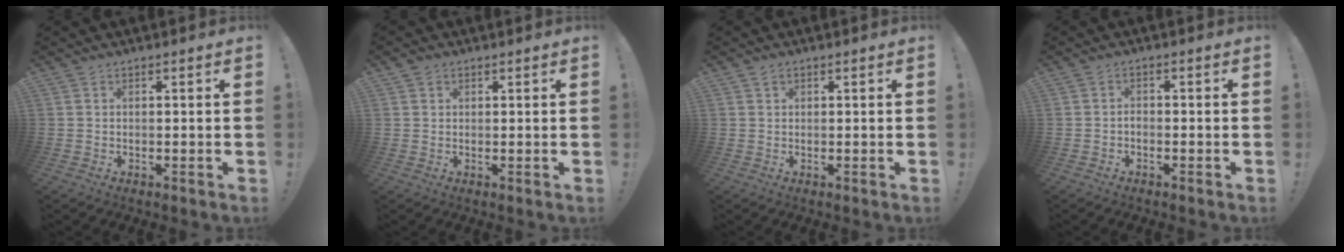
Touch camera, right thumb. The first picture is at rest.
{"total": 1.6, "force": [0.9, 1.3, 0.3], "torque": [0.006, -0.003, 0.015]}
{"total": 1.1, "force": [0.8, 0.7, 0.2], "torque": [0.000, -0.001, 0.015]}
{"total": 1.0, "force": [-0.8, 0.6, 0.3], "torque": [-0.004, 0.003, -0.015]}